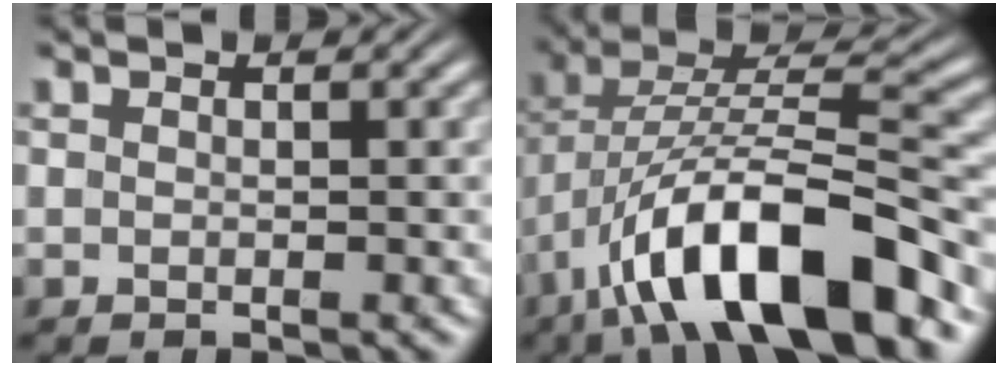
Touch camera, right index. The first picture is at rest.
{"total": 10.6, "force": [-2.7, 4.7, 9.2], "torque": [-0.170, -0.022, -0.032]}